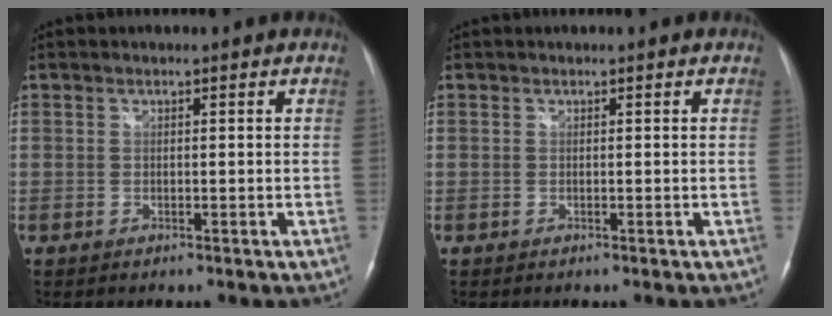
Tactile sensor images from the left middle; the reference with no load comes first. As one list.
[{"total": 0.0}]